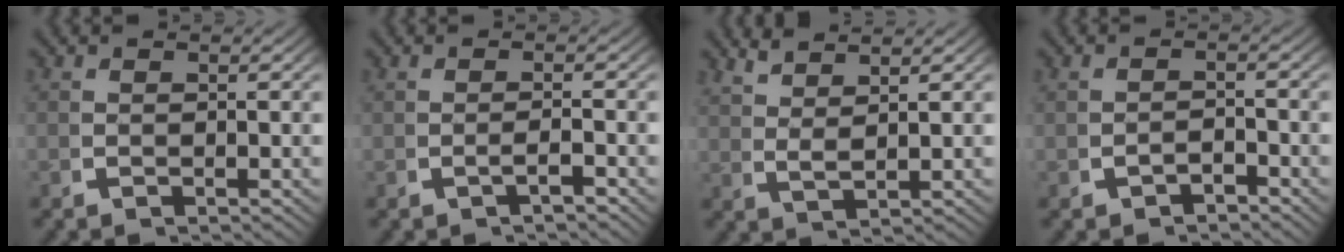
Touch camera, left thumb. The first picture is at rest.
{"total": 1.5, "force": [-0.9, 0.3, 1.1], "torque": [-0.026, 0.004, -0.018]}
{"total": 2.9, "force": [2.7, 0.1, 1.1], "torque": [-0.017, 0.003, 0.059]}
{"total": 1.8, "force": [-1.7, 0.4, 0.4], "torque": [-0.005, -0.004, -0.024]}